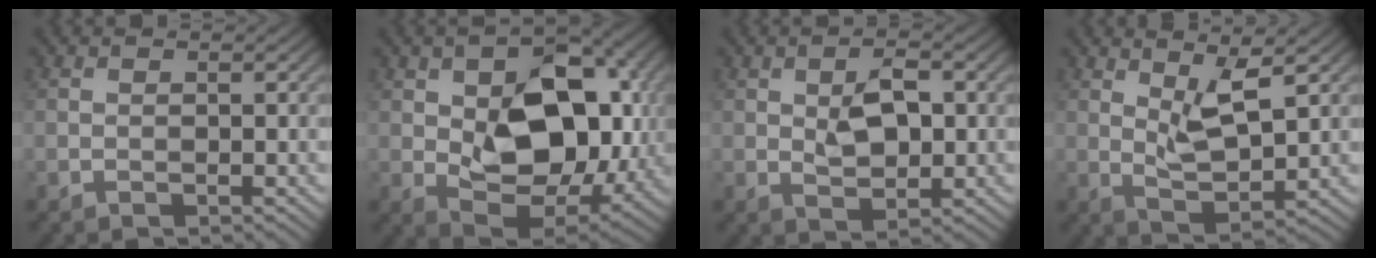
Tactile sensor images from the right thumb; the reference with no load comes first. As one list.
[{"total": 14.2, "force": [0.8, 9.0, 10.9], "torque": [-0.162, -0.002, 0.020]}, {"total": 4.5, "force": [0.7, 2.5, 3.7], "torque": [-0.068, -0.002, 0.012]}, {"total": 5.6, "force": [2.9, 1.7, 4.5], "torque": [-0.090, -0.009, 0.059]}]